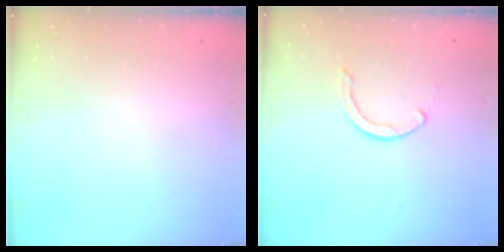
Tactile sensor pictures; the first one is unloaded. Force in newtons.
{"total": 2.6, "press": 2.6, "slide": 0.1}